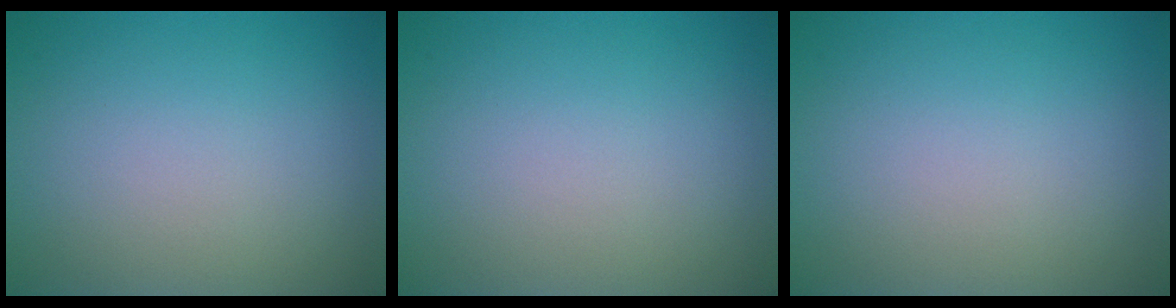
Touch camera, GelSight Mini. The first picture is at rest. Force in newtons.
{"total": 0.0}
{"total": 0.0}